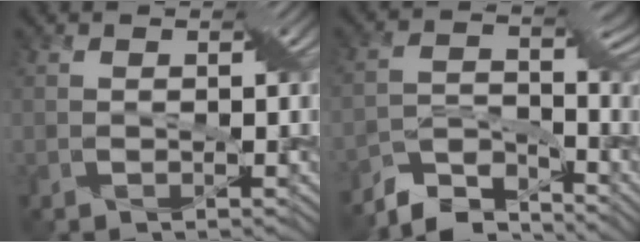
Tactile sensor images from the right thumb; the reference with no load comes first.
{"total": 6.5, "force": [-5.7, 2.1, 2.3], "torque": [-0.063, -0.010, -0.108]}